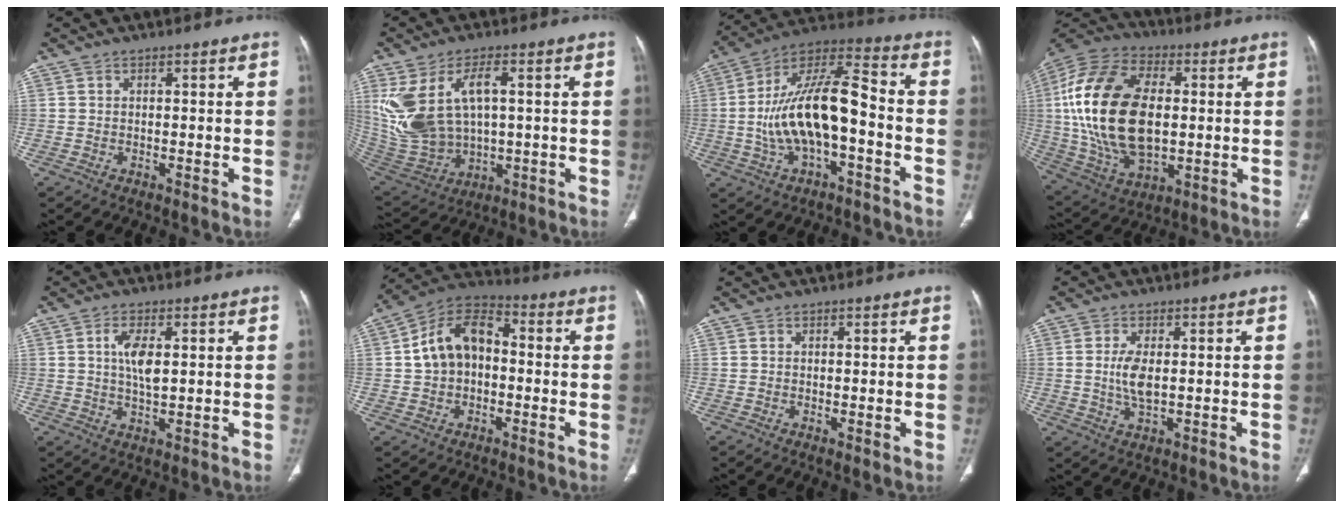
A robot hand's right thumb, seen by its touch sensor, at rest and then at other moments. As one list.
[{"total": 17.3, "force": [3.3, 9.9, 13.8], "torque": [-0.292, -0.004, 0.089]}, {"total": 18.3, "force": [-3.1, 7.7, 16.4], "torque": [-0.302, 0.049, -0.056]}, {"total": 26.2, "force": [1.5, 15.3, 21.2], "torque": [-0.419, -0.004, 0.031]}, {"total": 6.0, "force": [1.3, 2.4, 5.3], "torque": [-0.099, -0.010, 0.023]}, {"total": 12.5, "force": [0.3, 8.7, 8.9], "torque": [-0.137, 0.035, -0.010]}, {"total": 0.8, "force": [-0.1, 0.2, 0.7], "torque": [-0.013, -0.006, -0.002]}, {"total": 5.0, "force": [0.3, 2.2, 4.5], "torque": [-0.099, -0.007, 0.010]}]